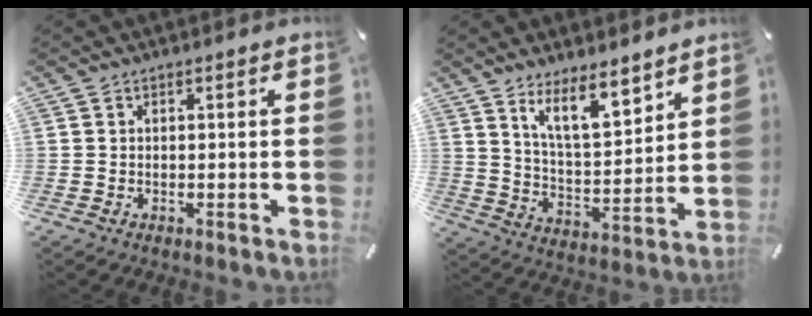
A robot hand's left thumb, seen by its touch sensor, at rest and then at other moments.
{"total": 11.7, "force": [9.1, 4.2, 6.0], "torque": [-0.107, -0.058, 0.164]}